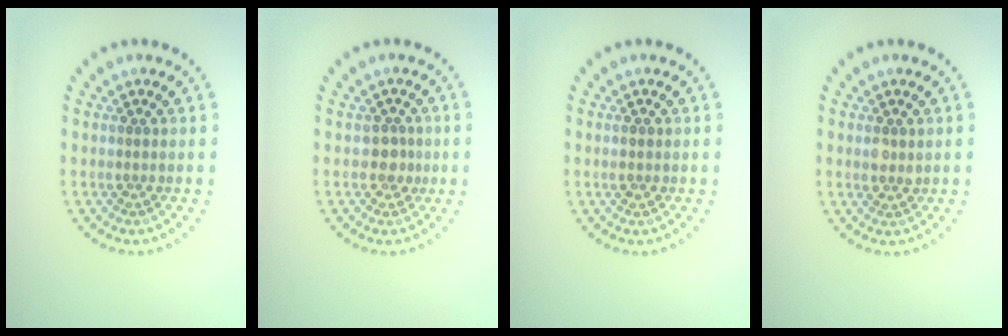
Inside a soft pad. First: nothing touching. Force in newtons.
{"total": 1.7, "press": 1.4, "slide": 1.0}
{"total": 1.1, "press": 1.1, "slide": 0.0}
{"total": 1.4, "press": 1.3, "slide": 0.5}